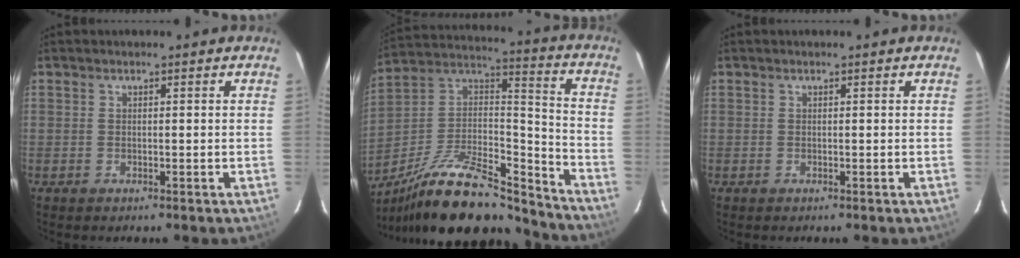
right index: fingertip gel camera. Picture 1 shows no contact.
{"total": 25.2, "force": [-19.1, 8.3, 14.2], "torque": [-0.261, 0.001, -0.309]}
{"total": 0.0}